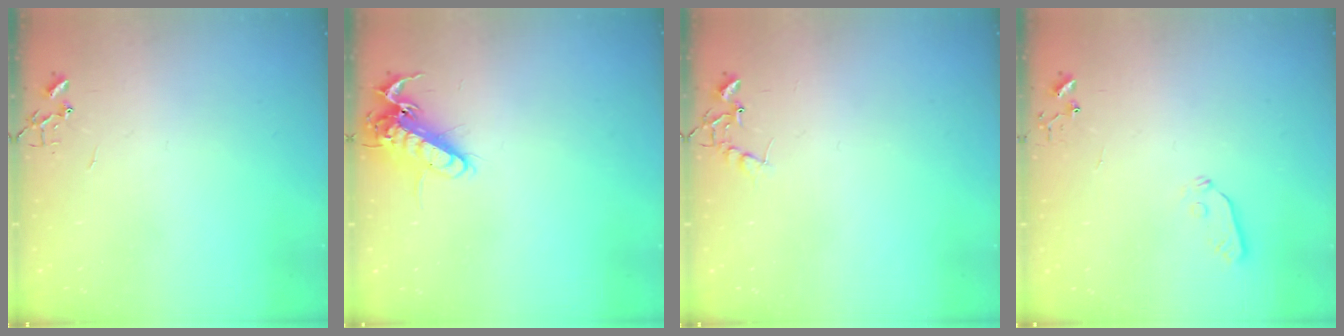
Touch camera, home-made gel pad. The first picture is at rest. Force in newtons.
{"total": 13.8, "press": 13.7, "slide": 2.0}
{"total": 6.8, "press": 6.8, "slide": 0.3}
{"total": 4.2, "press": 4.2, "slide": 0.5}